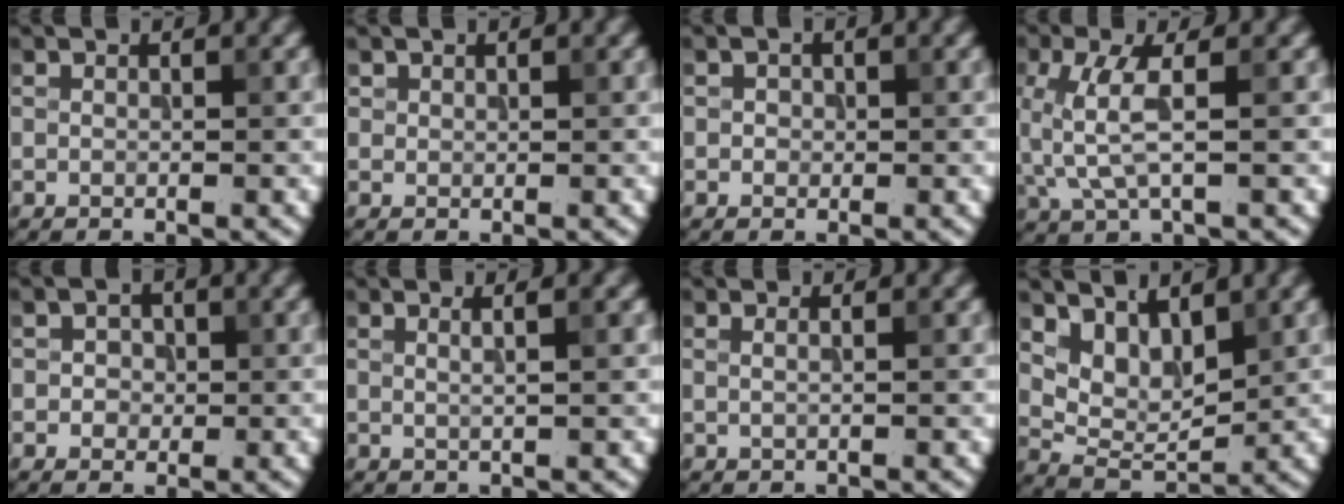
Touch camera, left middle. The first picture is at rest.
{"total": 0.6, "force": [0.4, 0.5, 0.1], "torque": [0.000, -0.003, 0.011]}
{"total": 0.7, "force": [0.0, 0.6, 0.3], "torque": [-0.001, -0.001, 0.001]}
{"total": 3.6, "force": [0.2, 0.8, 3.5], "torque": [-0.095, 0.003, 0.003]}
{"total": 1.5, "force": [-0.1, 1.3, 0.6], "torque": [-0.002, 0.003, -0.007]}
{"total": 1.7, "force": [0.6, 0.2, 1.6], "torque": [-0.021, 0.004, -0.001]}
{"total": 0.7, "force": [0.4, 0.0, 0.6], "torque": [-0.015, -0.003, 0.002]}
{"total": 4.0, "force": [2.5, 1.9, 2.5], "torque": [-0.057, -0.011, 0.047]}